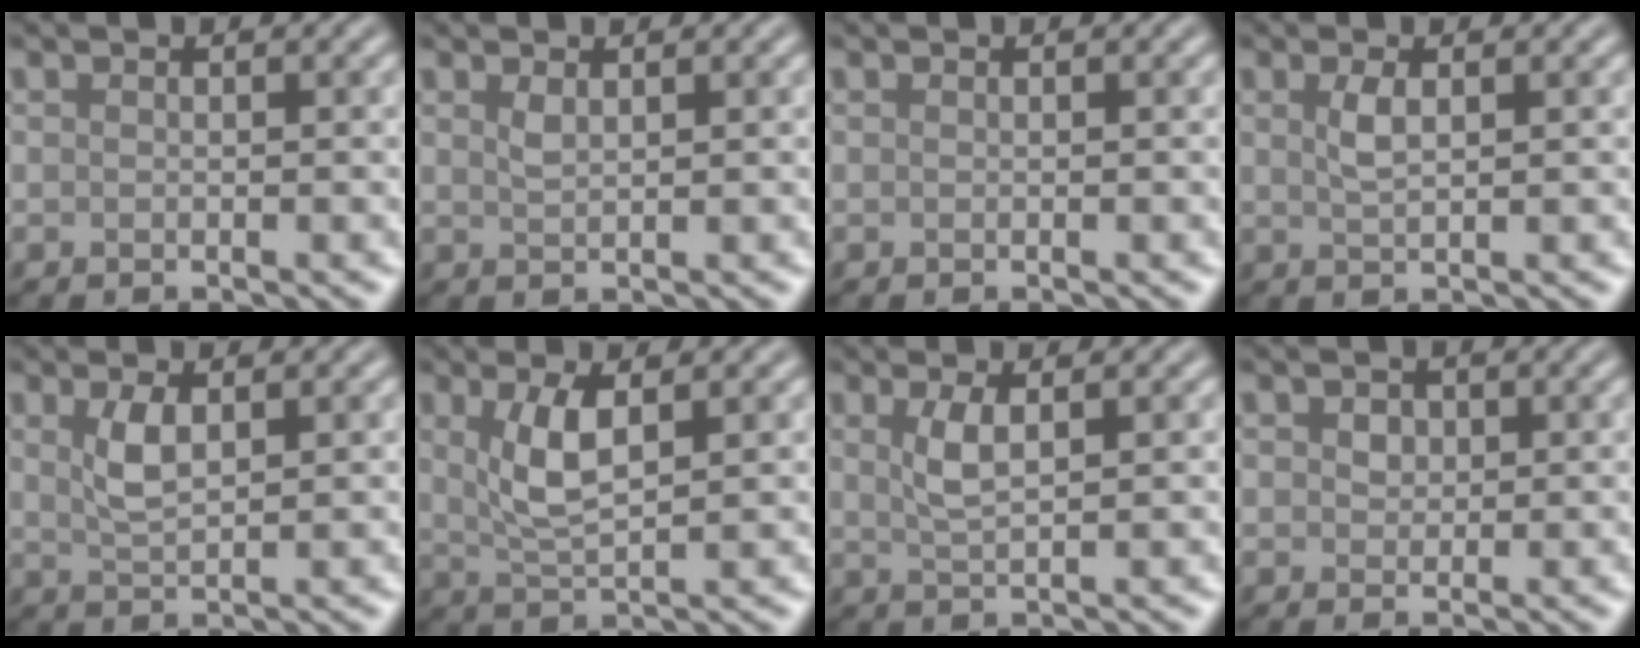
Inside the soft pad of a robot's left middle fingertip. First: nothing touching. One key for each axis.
{"total": 1.0, "fx": 0.6, "fy": 0.3, "fz": 0.7, "tx": -0.018, "ty": -0.001, "tz": 0.014}
{"total": 0.0}
{"total": 1.7, "fx": 0.6, "fy": 0.6, "fz": 1.4, "tx": -0.033, "ty": 0.000, "tz": 0.014}
{"total": 2.5, "fx": 1.0, "fy": 1.0, "fz": 2.1, "tx": -0.046, "ty": -0.001, "tz": 0.022}
{"total": 3.8, "fx": 1.2, "fy": 1.3, "fz": 3.4, "tx": -0.073, "ty": -0.002, "tz": 0.026}
{"total": 2.4, "fx": 0.9, "fy": 0.7, "fz": 2.1, "tx": -0.044, "ty": -0.001, "tz": 0.019}
{"total": 1.4, "fx": 0.5, "fy": 1.2, "fz": 0.7, "tx": -0.012, "ty": 0.003, "tz": 0.003}